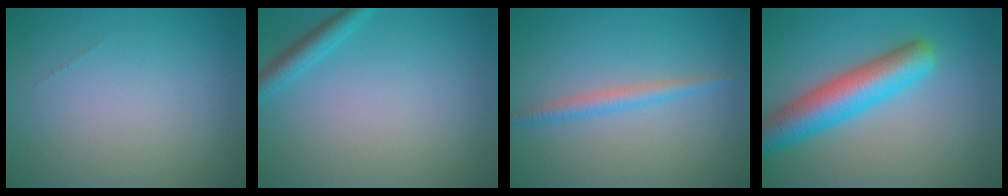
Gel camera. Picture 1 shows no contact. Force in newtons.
{"total": 2.0, "press": 2.0, "slide": 0.2}
{"total": 1.9, "press": 1.9, "slide": 0.0}
{"total": 6.6, "press": 6.6, "slide": 0.2}